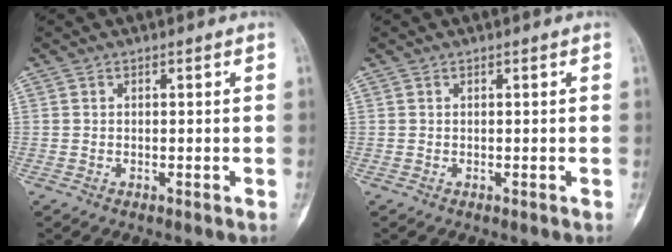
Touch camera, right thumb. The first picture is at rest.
{"total": 0.0}